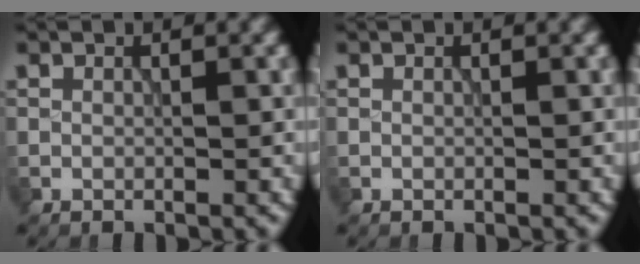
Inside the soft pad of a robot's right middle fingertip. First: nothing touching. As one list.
[{"total": 0.0}]